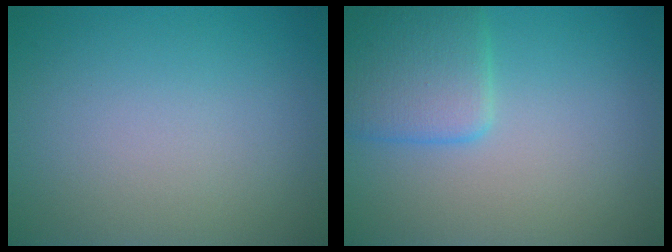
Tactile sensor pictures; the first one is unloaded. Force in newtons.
{"total": 3.9, "press": 3.9, "slide": 0.2}